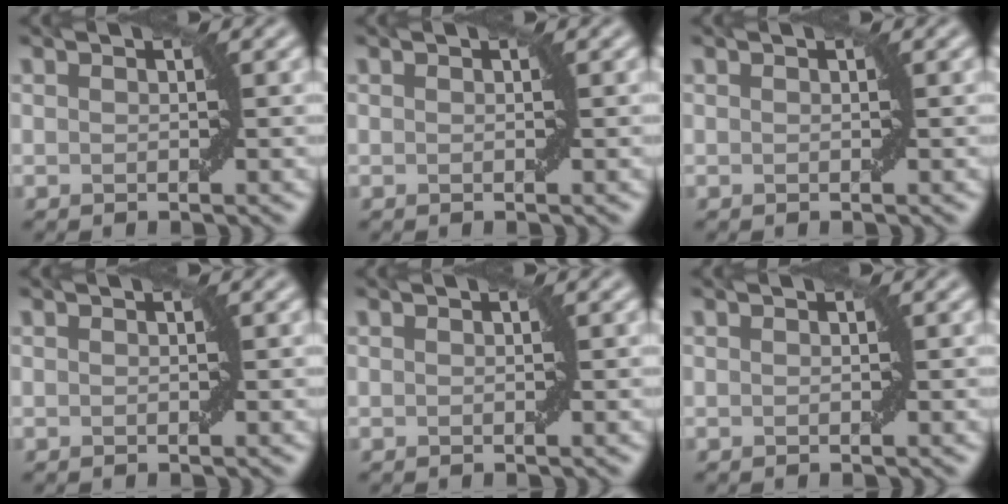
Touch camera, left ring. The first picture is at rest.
{"total": 0.0}
{"total": 0.0}
{"total": 0.0}
{"total": 0.0}
{"total": 0.0}